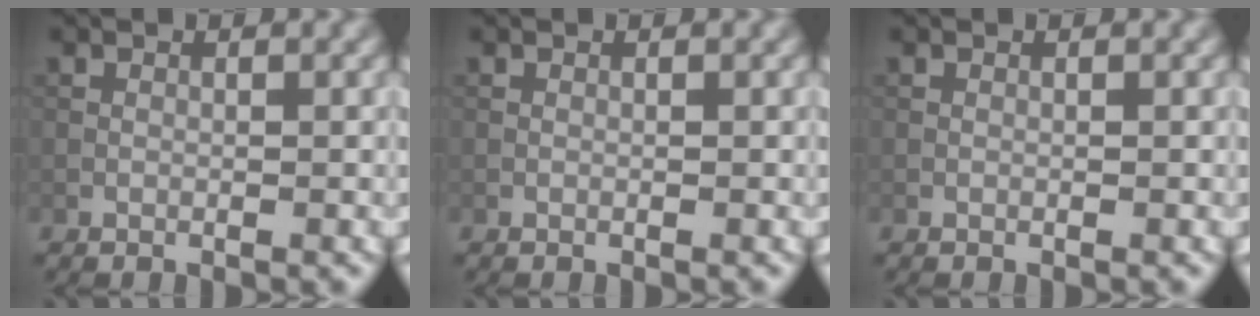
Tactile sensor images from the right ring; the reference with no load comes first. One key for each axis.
{"total": 0.0}
{"total": 0.0}